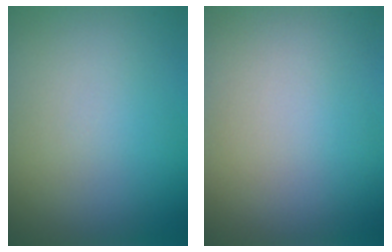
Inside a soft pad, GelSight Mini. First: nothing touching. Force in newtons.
{"total": 0.0}